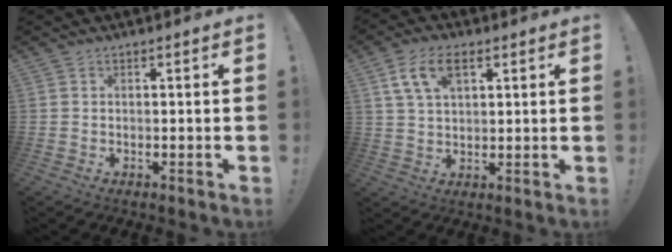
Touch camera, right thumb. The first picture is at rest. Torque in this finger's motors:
{"motor_torque": [0.10, 0.25, 0.48, 0.42, 0.13]}